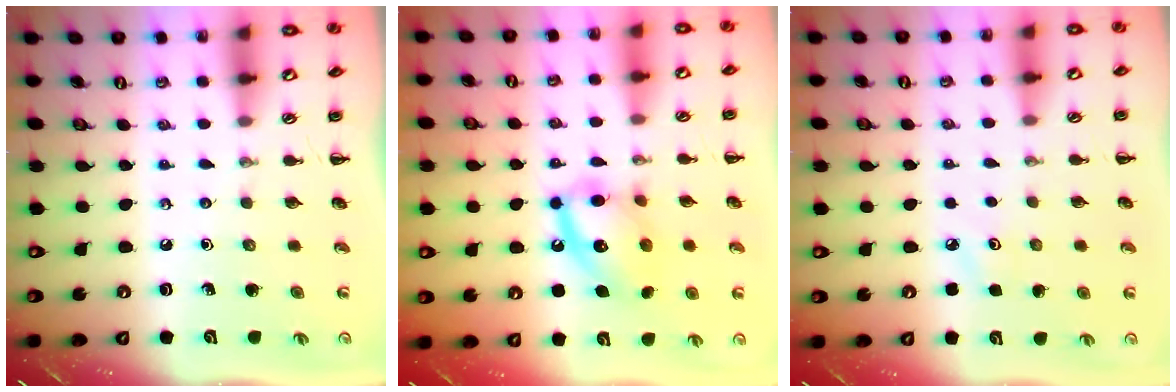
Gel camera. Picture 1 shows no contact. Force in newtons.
{"total": 12.9, "press": 12.8, "slide": 1.5}
{"total": 2.8, "press": 2.7, "slide": 0.8}